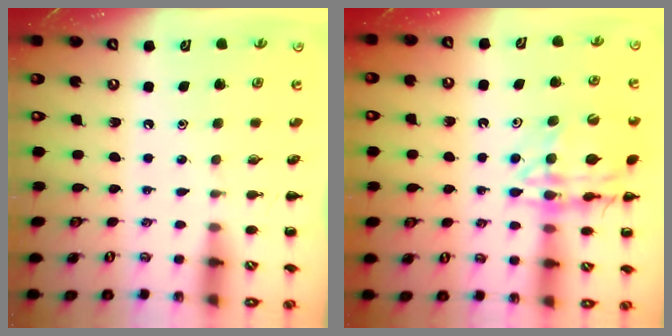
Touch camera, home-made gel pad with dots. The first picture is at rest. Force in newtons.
{"total": 17.4, "press": 17.2, "slide": 2.4}